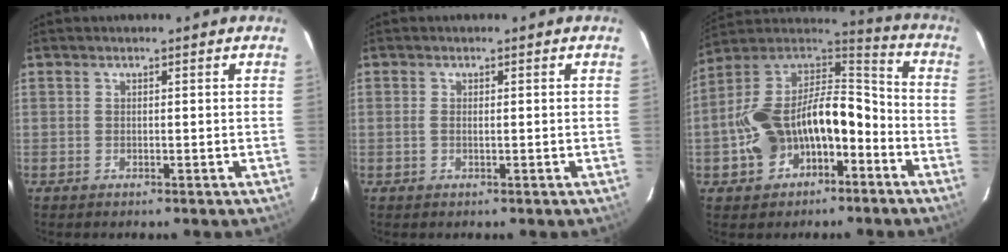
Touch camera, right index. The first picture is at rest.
{"total": 1.0, "force": [0.0, 0.5, 0.9], "torque": [-0.020, 0.000, -0.001]}
{"total": 18.7, "force": [-6.8, 11.9, 12.7], "torque": [-0.265, 0.029, -0.103]}